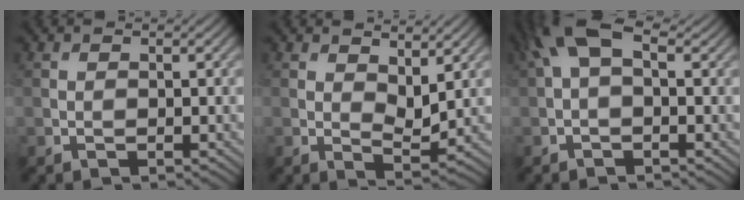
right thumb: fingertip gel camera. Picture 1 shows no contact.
{"total": 4.3, "force": [2.1, 2.0, 3.2], "torque": [-0.055, -0.007, 0.036]}
{"total": 6.4, "force": [2.2, 3.0, 5.2], "torque": [-0.111, 0.021, 0.033]}